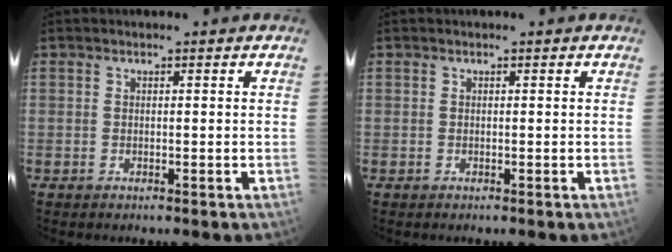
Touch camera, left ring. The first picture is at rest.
{"total": 0.0}